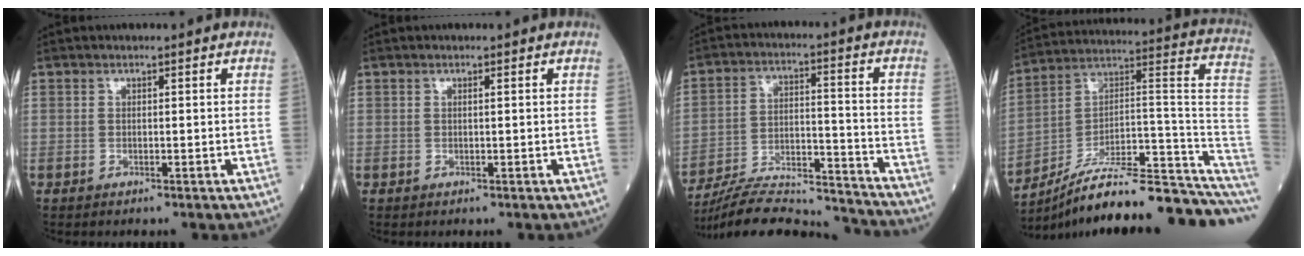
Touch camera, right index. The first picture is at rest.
{"total": 0.0}
{"total": 20.4, "force": [-19.5, 1.7, 5.6], "torque": [-0.109, 0.005, -0.299]}
{"total": 23.5, "force": [-19.8, 2.0, 12.6], "torque": [-0.118, 0.047, -0.302]}